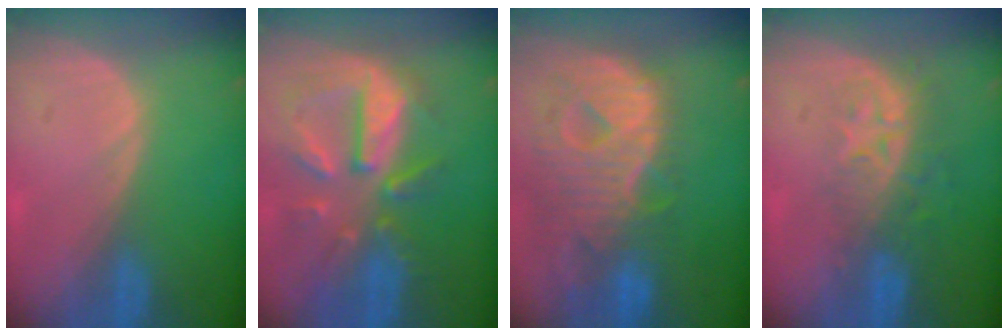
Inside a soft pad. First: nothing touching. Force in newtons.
{"total": 10.6, "press": 9.4, "slide": 4.9}
{"total": 12.8, "press": 10.8, "slide": 6.8}
{"total": 8.6, "press": 7.0, "slide": 4.9}